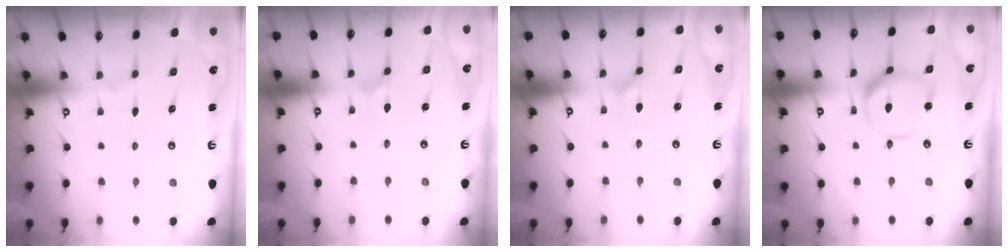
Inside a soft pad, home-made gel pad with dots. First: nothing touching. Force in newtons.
{"total": 1.4, "press": 1.4, "slide": 0.4}
{"total": 2.1, "press": 2.1, "slide": 0.1}
{"total": 11.4, "press": 11.4, "slide": 1.1}